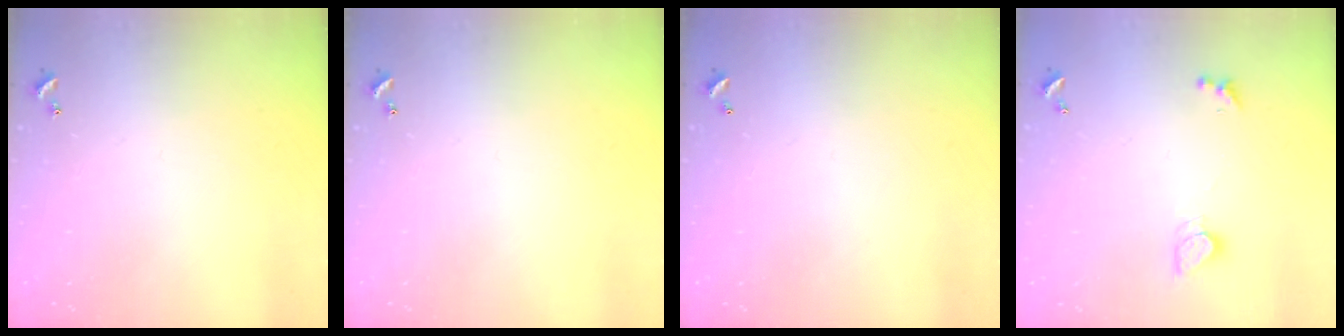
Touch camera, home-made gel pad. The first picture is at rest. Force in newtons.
{"total": 0.0}
{"total": 2.7, "press": 2.7, "slide": 0.1}
{"total": 2.2, "press": 2.2, "slide": 0.3}